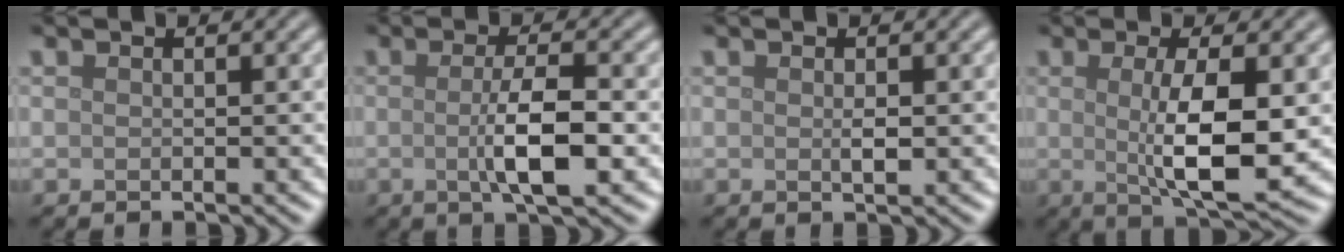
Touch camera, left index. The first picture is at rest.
{"total": 4.7, "force": [-0.5, 1.0, 4.6], "torque": [-0.080, -0.002, -0.010]}
{"total": 0.9, "force": [0.0, 0.3, 0.9], "torque": [-0.018, -0.003, 0.000]}
{"total": 6.5, "force": [0.0, 1.4, 6.3], "torque": [-0.110, -0.009, 0.005]}